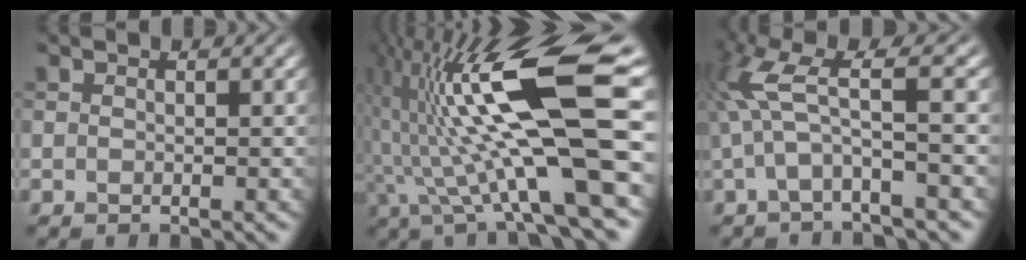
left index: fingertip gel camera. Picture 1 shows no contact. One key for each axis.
{"total": 15.6, "fx": 1.3, "fy": 3.2, "fz": 15.2, "tx": -0.265, "ty": 0.015, "tz": 0.026}
{"total": 5.1, "fx": 0.9, "fy": 0.5, "fz": 5.0, "tx": -0.114, "ty": 0.011, "tz": 0.014}